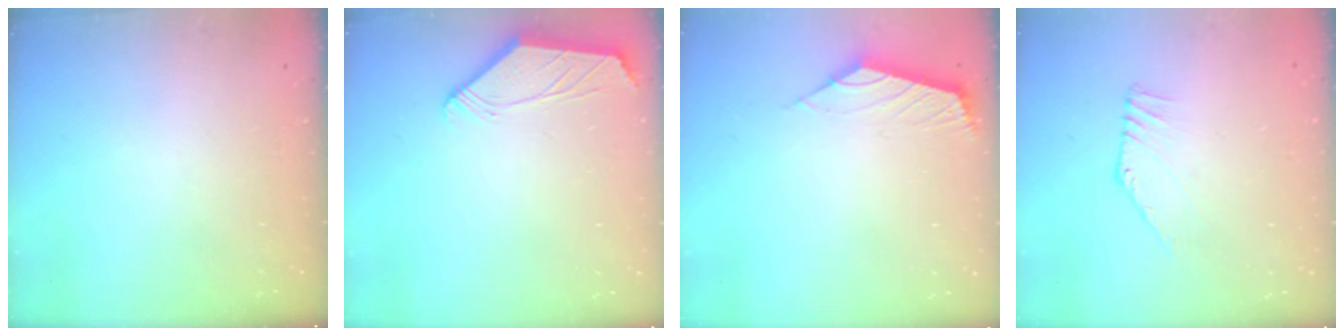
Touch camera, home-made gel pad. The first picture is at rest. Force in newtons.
{"total": 1.4, "press": 1.3, "slide": 0.3}
{"total": 2.6, "press": 2.5, "slide": 0.7}
{"total": 3.5, "press": 3.5, "slide": 0.1}